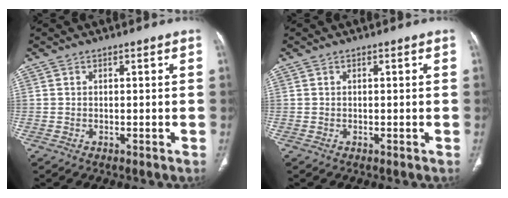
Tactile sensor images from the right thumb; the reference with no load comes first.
{"total": 0.0}